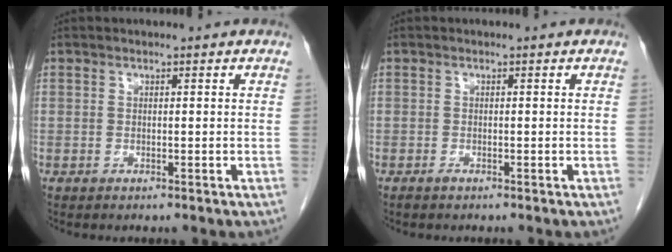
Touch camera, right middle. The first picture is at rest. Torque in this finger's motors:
{"motor_torque": [-0.19, 0.00, 0.01, 0.00]}